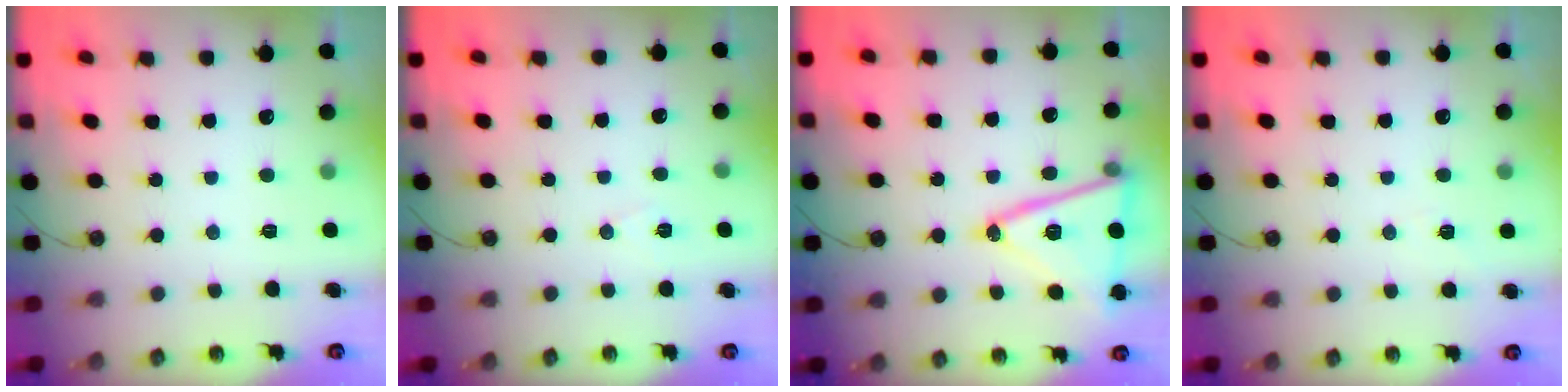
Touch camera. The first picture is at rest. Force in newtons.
{"total": 5.8, "press": 3.8, "slide": 4.4}
{"total": 18.5, "press": 18.2, "slide": 3.2}
{"total": 3.1, "press": 2.0, "slide": 2.3}